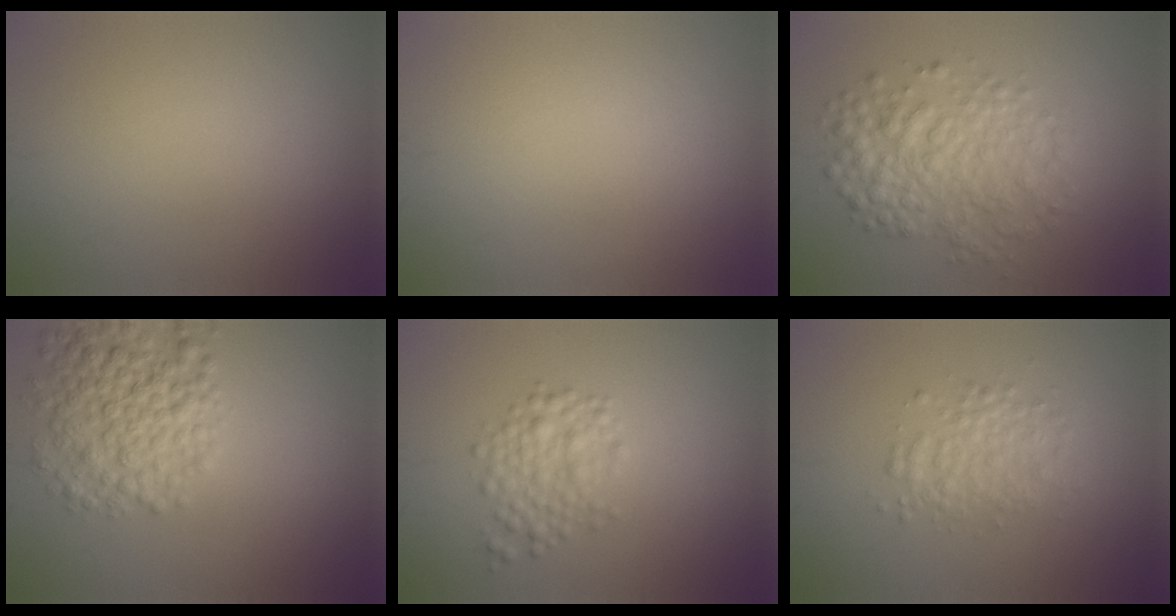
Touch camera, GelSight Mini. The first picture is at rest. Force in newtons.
{"total": 0.0}
{"total": 5.2, "press": 5.2, "slide": 0.0}
{"total": 6.0, "press": 6.0, "slide": 0.2}
{"total": 2.8, "press": 2.8, "slide": 0.1}
{"total": 2.8, "press": 2.8, "slide": 0.0}